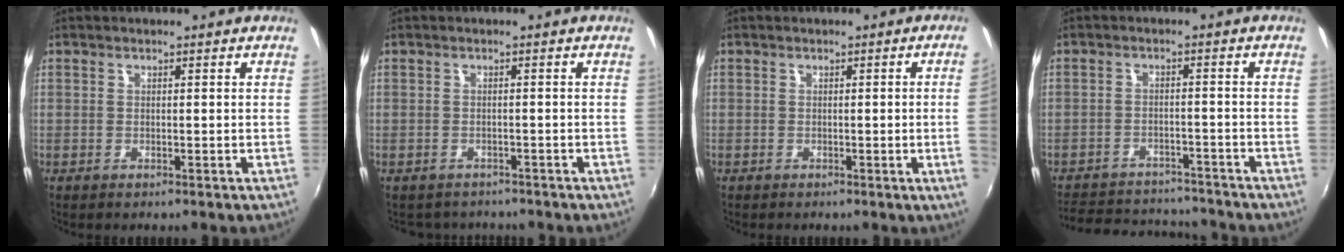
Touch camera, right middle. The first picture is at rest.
{"total": 3.7, "force": [-3.3, 1.7, 0.4], "torque": [-0.015, -0.009, -0.047]}
{"total": 3.3, "force": [0.0, -1.8, 2.8], "torque": [-0.042, -0.011, 0.005]}
{"total": 15.5, "force": [-13.8, 5.0, 5.0], "torque": [-0.120, 0.011, -0.191]}